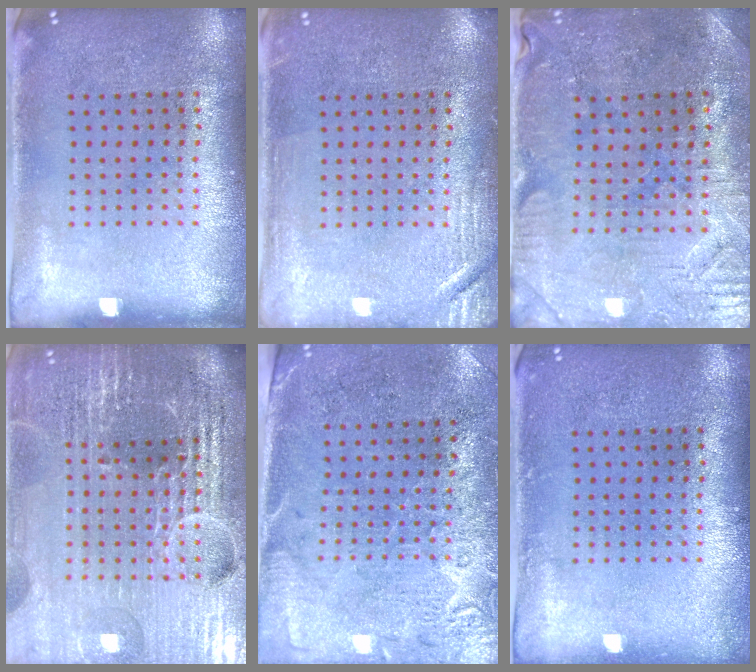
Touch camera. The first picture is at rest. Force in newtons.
{"total": 2.3, "press": 2.2, "slide": 0.4}
{"total": 0.9, "press": 0.8, "slide": 0.4}
{"total": 6.5, "press": 5.7, "slide": 3.1}
{"total": 2.7, "press": 2.4, "slide": 1.3}
{"total": 0.7, "press": 0.7, "slide": 0.1}